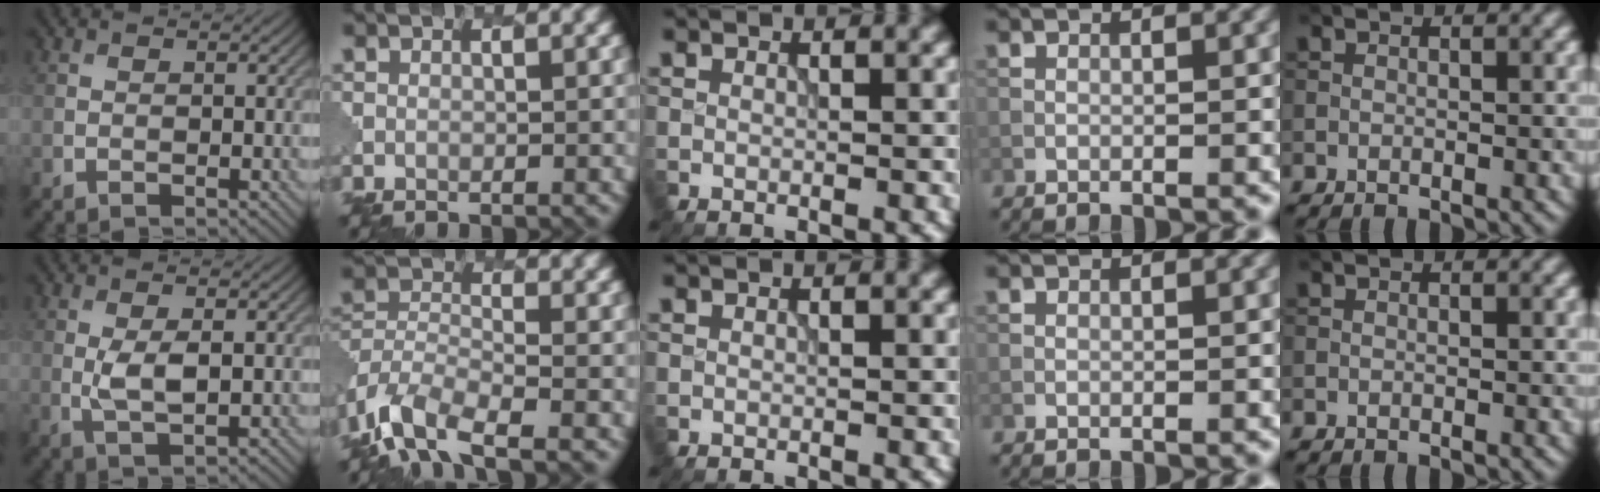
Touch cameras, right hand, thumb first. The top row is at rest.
{"thumb": {"total": 3.6, "force": [0.2, 1.3, 3.3], "torque": [-0.074, -0.004, 0.007]}, "index": {"total": 7.1, "force": [-4.7, 3.0, 4.4], "torque": [-0.085, -0.009, -0.099]}}